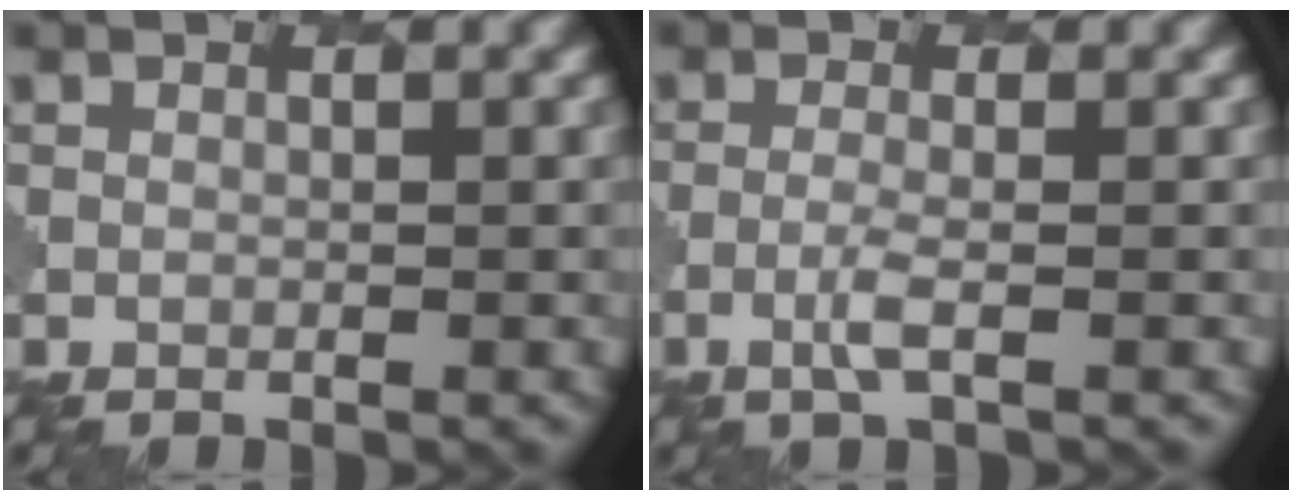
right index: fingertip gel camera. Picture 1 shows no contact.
{"total": 1.6, "force": [-0.7, 0.3, 1.5], "torque": [-0.034, 0.001, -0.019]}